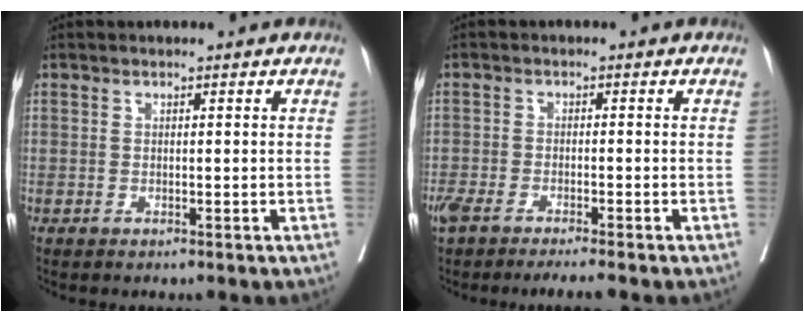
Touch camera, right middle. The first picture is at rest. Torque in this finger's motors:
{"motor_torque": [0.13, -0.16, 0.10, 0.06]}